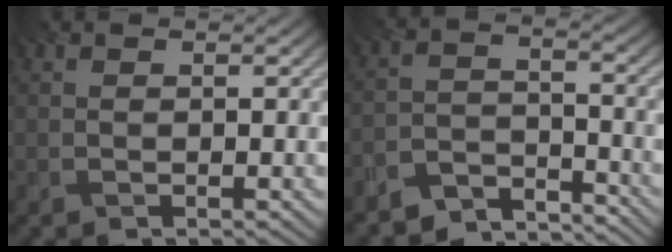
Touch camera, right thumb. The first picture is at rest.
{"total": 6.6, "force": [-6.0, 2.2, 1.7], "torque": [-0.030, -0.004, -0.119]}